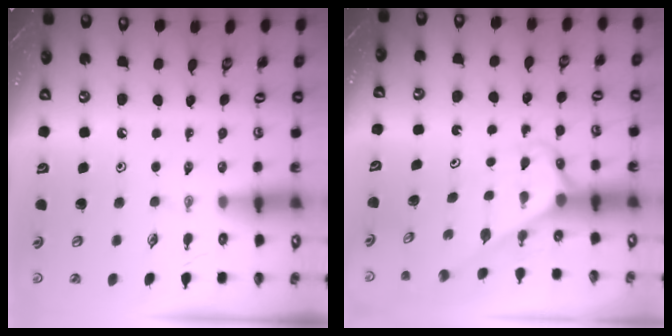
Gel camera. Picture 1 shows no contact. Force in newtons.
{"total": 3.0, "press": 3.0, "slide": 0.2}